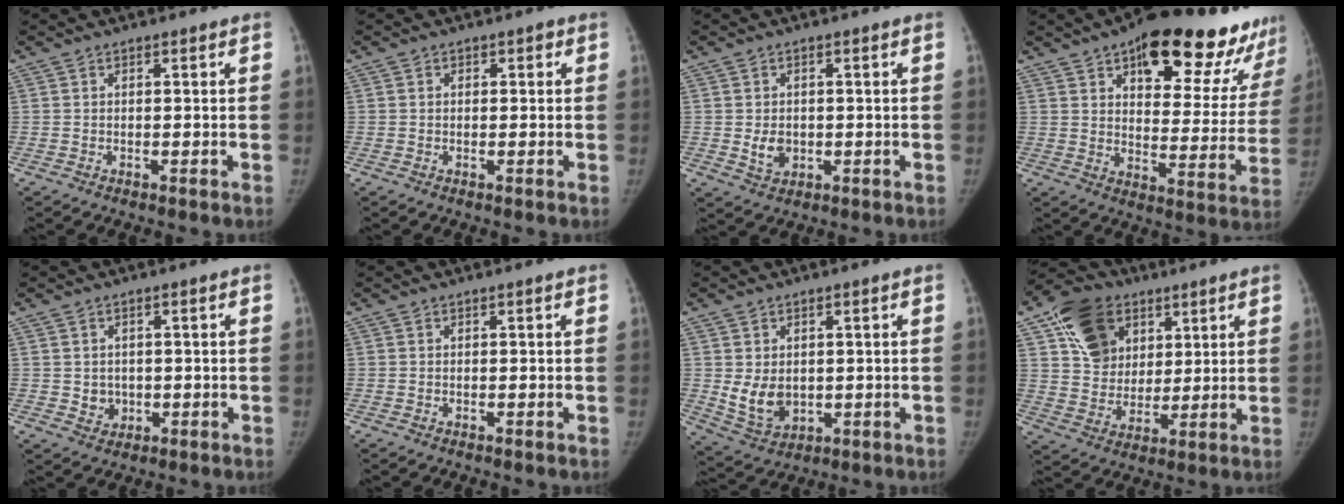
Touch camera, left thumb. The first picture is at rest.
{"total": 1.2, "force": [0.2, 1.1, 0.4], "torque": [0.007, 0.003, -0.005]}
{"total": 4.1, "force": [-0.5, 3.2, 2.5], "torque": [-0.027, -0.001, 0.000]}
{"total": 25.3, "force": [17.4, 9.6, 15.6], "torque": [-0.160, -0.064, 0.231]}
{"total": 3.4, "force": [-0.3, 3.1, 1.4], "torque": [-0.004, 0.001, 0.006]}
{"total": 0.0}
{"total": 7.4, "force": [0.1, 5.6, 4.9], "torque": [-0.065, -0.016, 0.022]}
{"total": 15.0, "force": [6.7, 11.6, 6.9], "torque": [-0.089, -0.012, 0.121]}